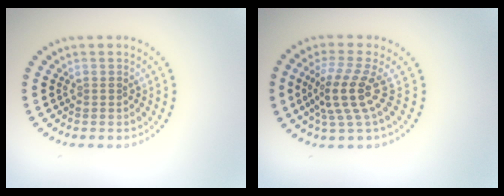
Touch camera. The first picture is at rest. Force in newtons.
{"total": 3.8, "press": 2.7, "slide": 2.6}